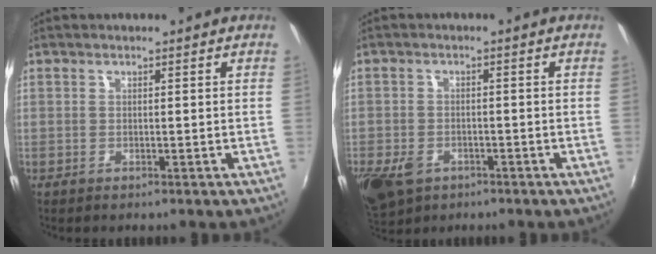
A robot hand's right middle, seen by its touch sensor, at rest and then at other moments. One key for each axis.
{"total": 8.8, "fx": -4.9, "fy": 5.5, "fz": 4.8, "tx": -0.124, "ty": -0.026, "tz": -0.086}